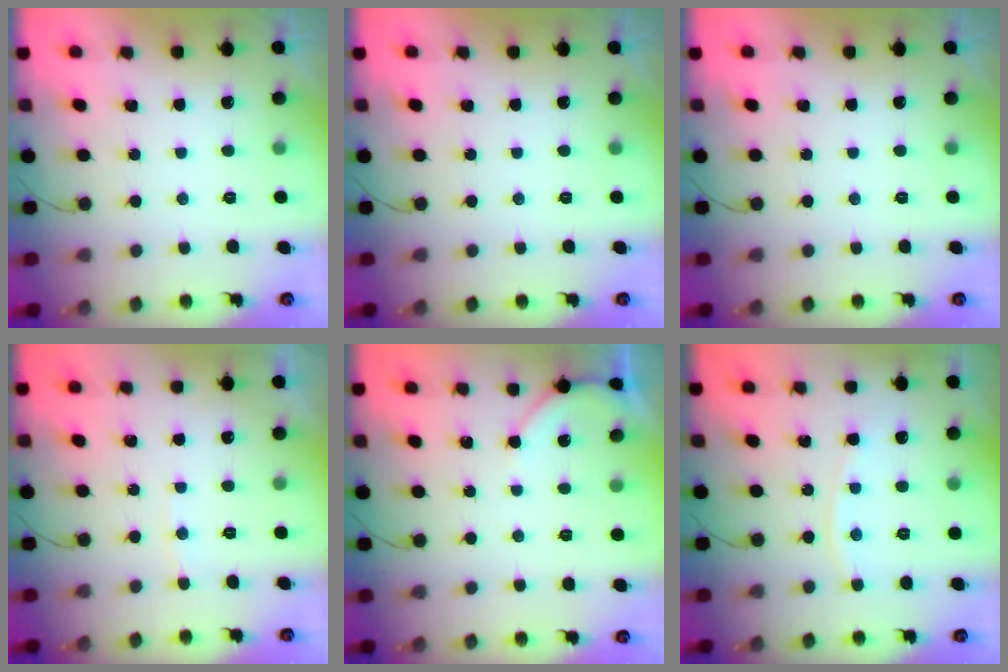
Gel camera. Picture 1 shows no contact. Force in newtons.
{"total": 0.0}
{"total": 0.0}
{"total": 2.9, "press": 2.9, "slide": 0.4}
{"total": 4.0, "press": 3.9, "slide": 0.7}
{"total": 5.2, "press": 5.2, "slide": 0.3}